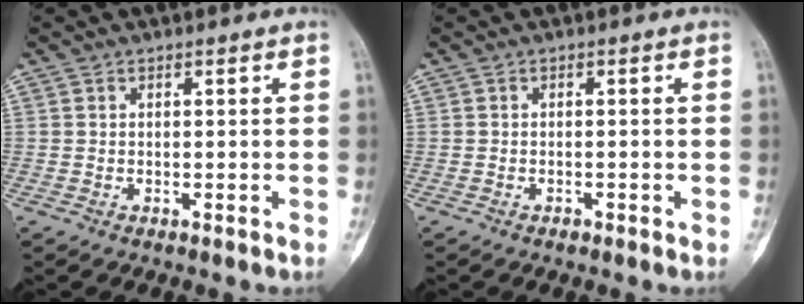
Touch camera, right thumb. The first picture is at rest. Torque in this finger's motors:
{"motor_torque": [0.19, 0.09, -0.17, -0.12, 0.05]}